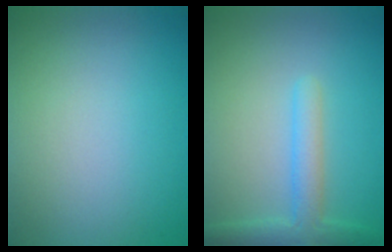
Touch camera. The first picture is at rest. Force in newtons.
{"total": 3.0, "press": 3.0, "slide": 0.2}